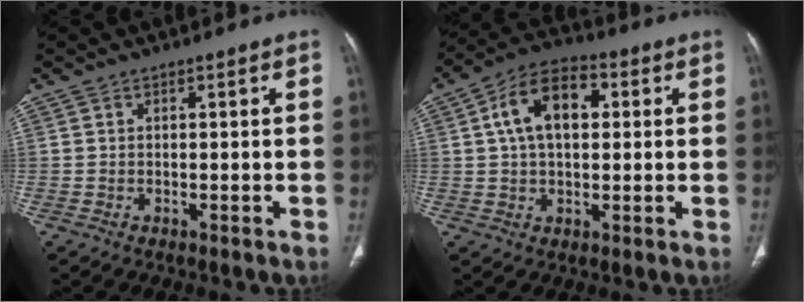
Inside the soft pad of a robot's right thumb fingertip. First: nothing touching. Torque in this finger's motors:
{"motor_torque": [0.15, 2.12, 0.99, 0.13, 0.11]}